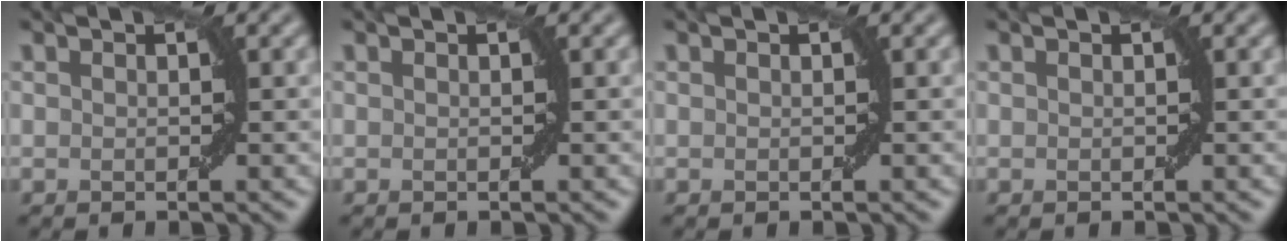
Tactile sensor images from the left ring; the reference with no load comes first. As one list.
[{"total": 0.0}, {"total": 0.0}, {"total": 0.0}]